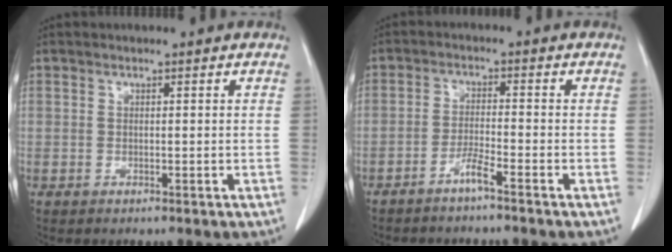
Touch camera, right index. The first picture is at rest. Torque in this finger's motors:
{"motor_torque": [0.40, -0.37, 0.00, 0.01]}